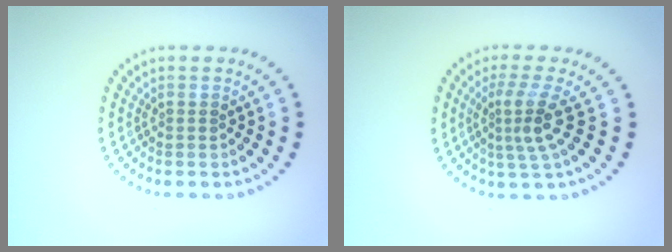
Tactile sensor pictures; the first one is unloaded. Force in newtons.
{"total": 3.2, "press": 2.2, "slide": 2.3}